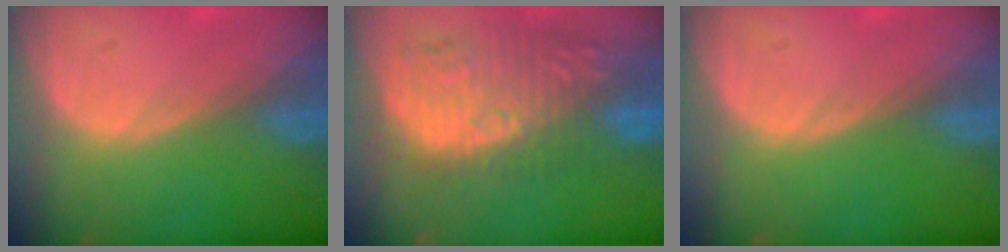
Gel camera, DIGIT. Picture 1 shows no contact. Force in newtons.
{"total": 12.1, "press": 11.3, "slide": 4.3}
{"total": 0.0}